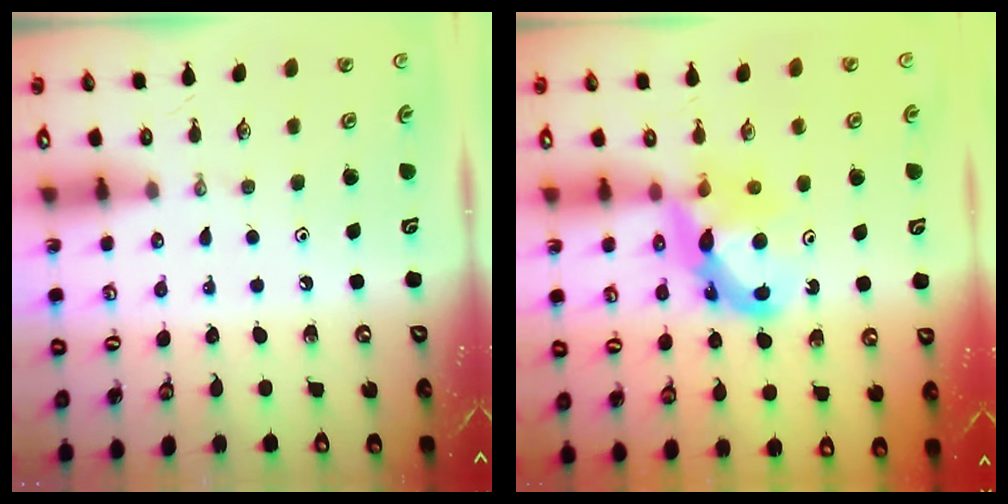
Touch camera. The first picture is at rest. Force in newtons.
{"total": 8.8, "press": 8.8, "slide": 0.6}